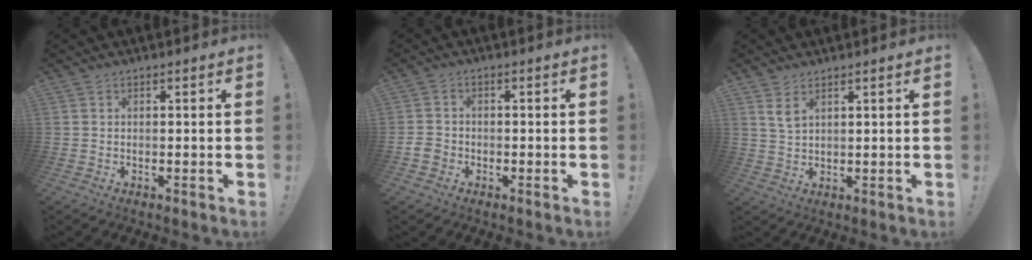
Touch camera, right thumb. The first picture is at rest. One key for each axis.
{"total": 3.6, "fx": -1.8, "fy": 2.8, "fz": 1.4, "tx": -0.032, "ty": 0.006, "tz": -0.034}
{"total": 3.9, "fx": 2.5, "fy": 1.5, "fz": 2.6, "tx": -0.040, "ty": -0.017, "tz": 0.043}